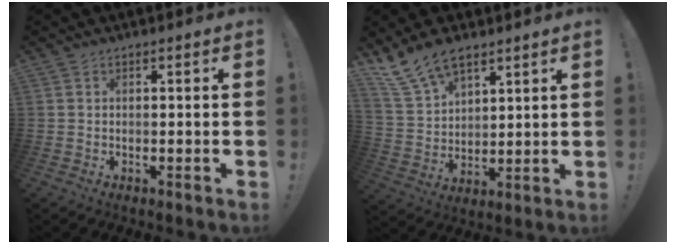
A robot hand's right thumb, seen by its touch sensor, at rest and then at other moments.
{"total": 11.9, "force": [8.9, 6.1, 5.1], "torque": [-0.103, -0.046, 0.172]}